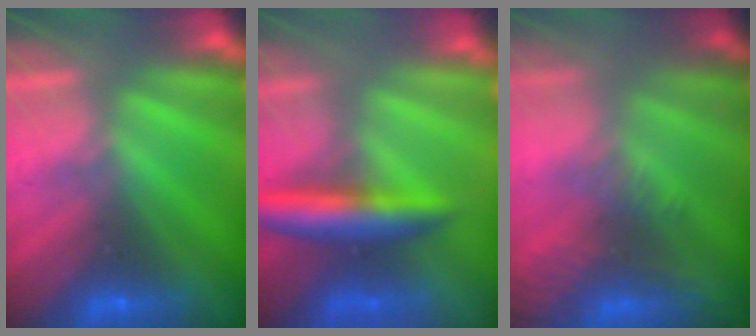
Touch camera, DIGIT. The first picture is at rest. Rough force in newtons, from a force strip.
{"total": 7.8}
{"total": 9.5}